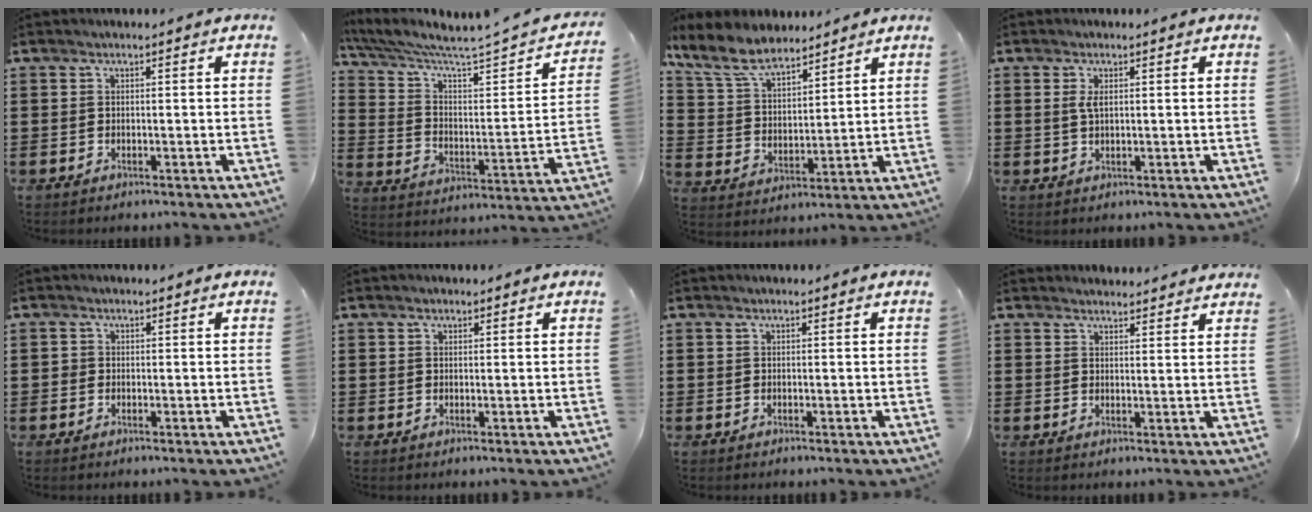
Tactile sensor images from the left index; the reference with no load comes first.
{"total": 4.3, "force": [3.4, 0.2, 2.7], "torque": [-0.072, -0.043, 0.048]}
{"total": 8.4, "force": [7.1, 2.9, 3.3], "torque": [-0.097, -0.015, 0.132]}
{"total": 2.1, "force": [0.6, 0.7, 1.8], "torque": [-0.046, 0.000, 0.008]}
{"total": 0.9, "force": [-0.3, 0.7, 0.3], "torque": [-0.008, 0.002, -0.006]}
{"total": 0.5, "force": [0.3, 0.4, 0.2], "torque": [-0.005, 0.004, 0.006]}
{"total": 0.0}
{"total": 2.3, "force": [2.2, 0.2, -0.1], "torque": [-0.005, -0.005, 0.044]}